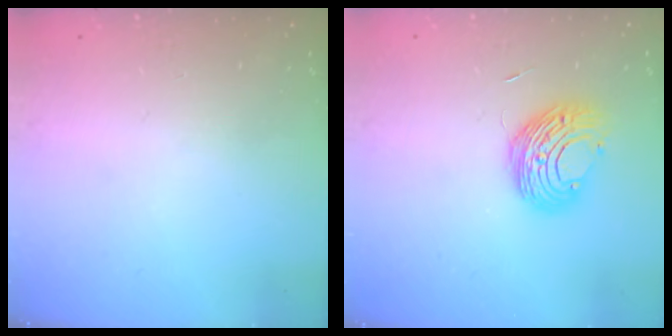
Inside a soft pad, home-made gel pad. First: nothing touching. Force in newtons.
{"total": 10.0, "press": 10.0, "slide": 0.5}